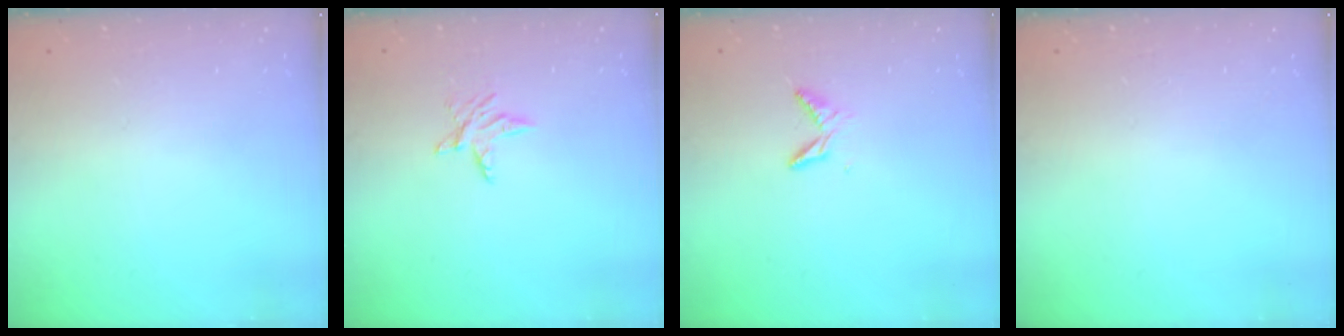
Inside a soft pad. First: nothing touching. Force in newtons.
{"total": 4.9, "press": 4.8, "slide": 0.6}
{"total": 5.6, "press": 5.5, "slide": 0.5}
{"total": 0.0}